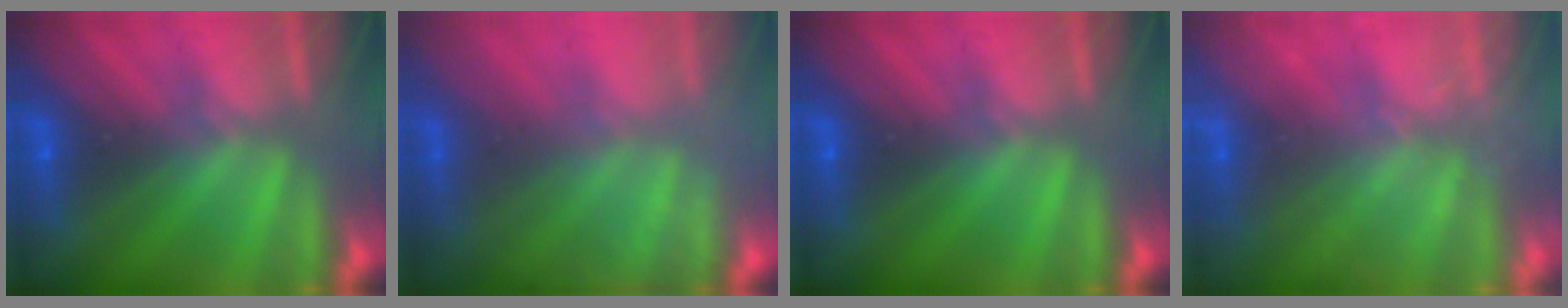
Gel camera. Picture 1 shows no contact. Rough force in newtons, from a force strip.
{"total": 2.3}
{"total": 0.0}
{"total": 2.4}